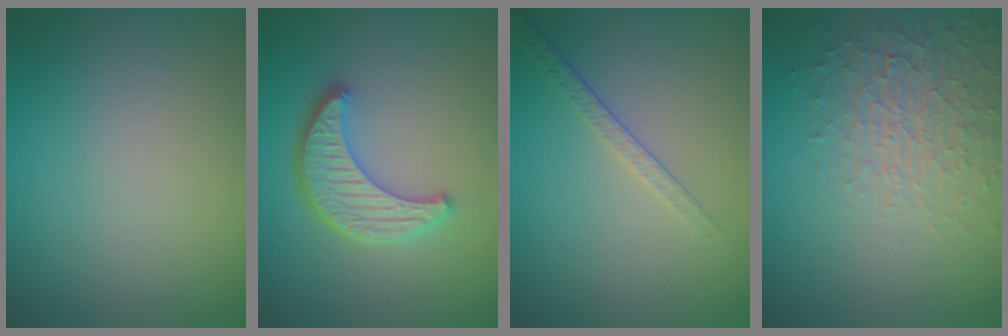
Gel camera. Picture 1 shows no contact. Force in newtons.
{"total": 4.5, "press": 3.8, "slide": 2.5}
{"total": 1.6, "press": 1.0, "slide": 1.3}
{"total": 4.9, "press": 3.2, "slide": 3.6}